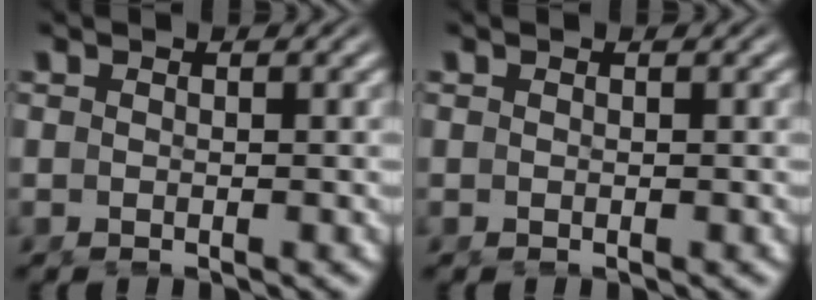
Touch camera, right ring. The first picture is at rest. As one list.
[{"total": 0.0}]